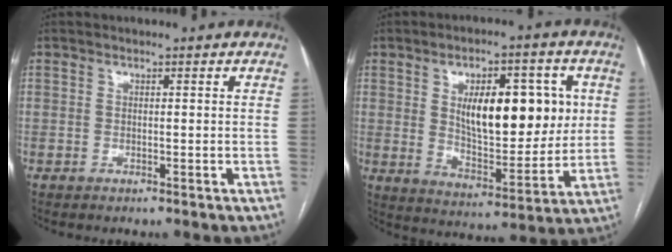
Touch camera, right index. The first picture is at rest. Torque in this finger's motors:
{"motor_torque": [1.30, 0.84, 0.34, 0.15]}